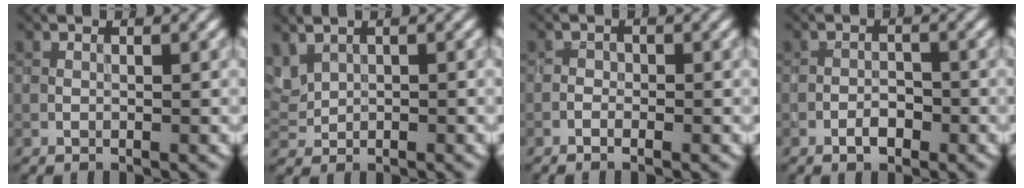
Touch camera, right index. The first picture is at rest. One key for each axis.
{"total": 2.1, "fx": 1.0, "fy": 1.3, "fz": 1.3, "tx": -0.029, "ty": 0.007, "tz": 0.027}
{"total": 1.0, "fx": -0.6, "fy": 0.6, "fz": 0.6, "tx": 0.005, "ty": 0.004, "tz": -0.015}
{"total": 1.8, "fx": -1.1, "fy": 0.9, "fz": 1.1, "tx": -0.014, "ty": 0.004, "tz": -0.021}